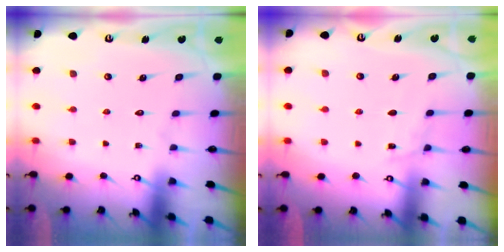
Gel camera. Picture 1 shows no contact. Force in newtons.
{"total": 3.9, "press": 3.9, "slide": 0.5}